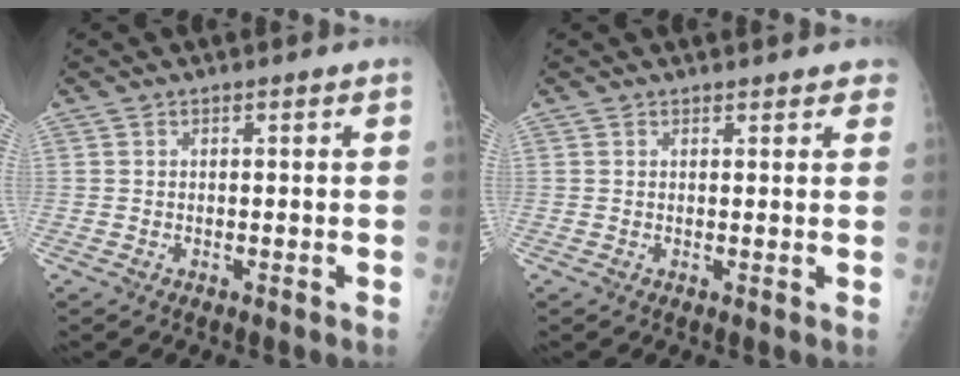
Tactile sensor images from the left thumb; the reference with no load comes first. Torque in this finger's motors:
{"motor_torque": [-0.31, 0.13, -0.12, -0.06, 0.04]}